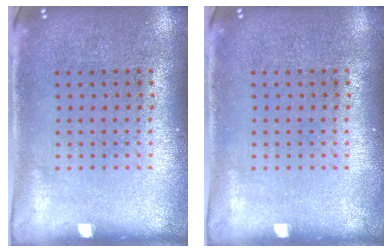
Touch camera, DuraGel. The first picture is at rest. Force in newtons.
{"total": 0.0}